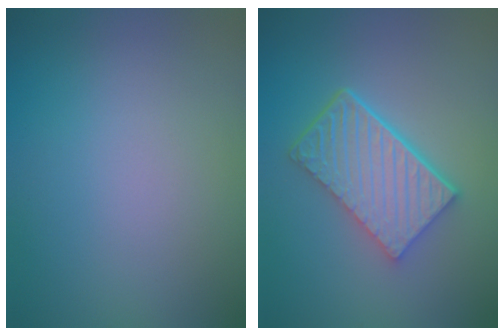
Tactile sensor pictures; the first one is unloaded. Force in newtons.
{"total": 6.2, "press": 4.5, "slide": 4.2}